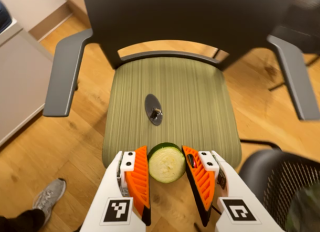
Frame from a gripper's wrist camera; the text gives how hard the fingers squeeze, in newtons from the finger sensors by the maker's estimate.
{"total": 8.9, "left": 8.9, "right": 8.9}